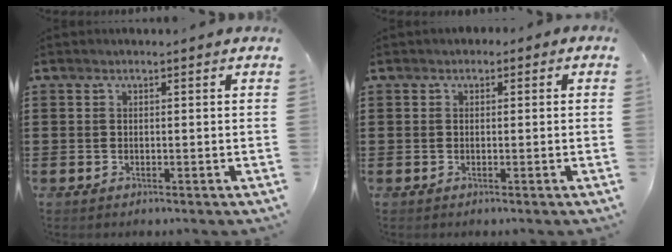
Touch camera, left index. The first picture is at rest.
{"total": 0.8, "force": [0.0, 0.8, 0.3], "torque": [-0.007, 0.005, -0.001]}